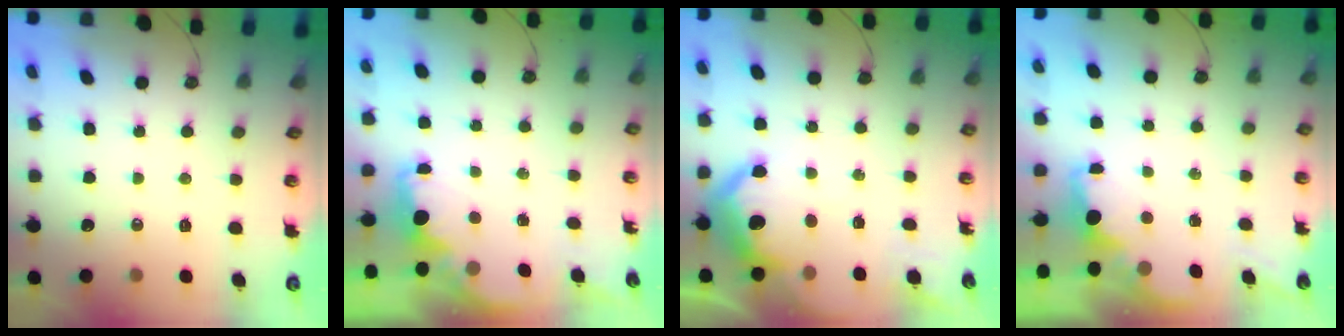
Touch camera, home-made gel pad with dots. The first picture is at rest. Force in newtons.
{"total": 2.2, "press": 2.1, "slide": 0.8}
{"total": 13.9, "press": 13.9, "slide": 0.7}
{"total": 1.7, "press": 1.5, "slide": 0.8}